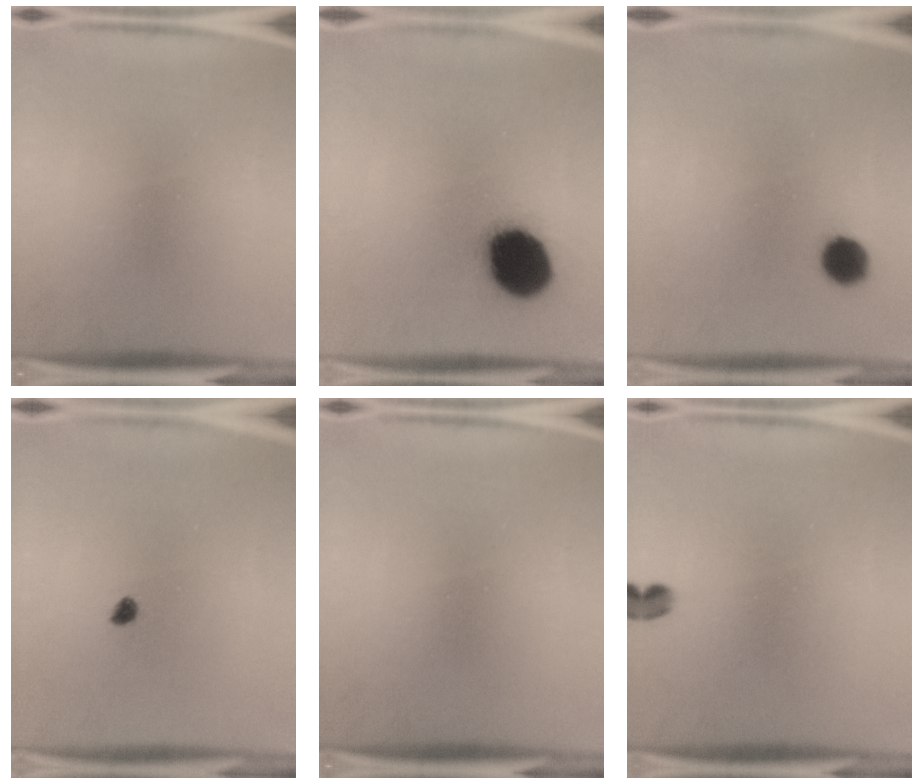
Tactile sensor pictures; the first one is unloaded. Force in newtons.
{"total": 18.3}
{"total": 5.1}
{"total": 1.3}
{"total": 0.0}
{"total": 2.0}